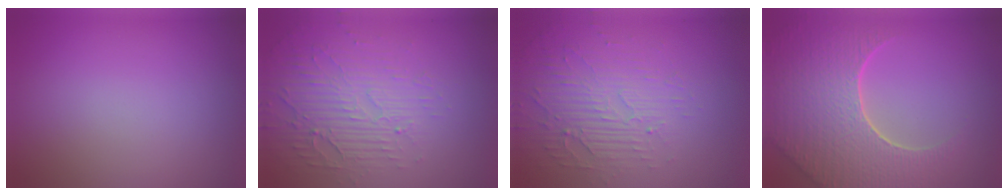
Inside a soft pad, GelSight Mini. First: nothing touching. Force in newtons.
{"total": 5.7, "press": 3.3, "slide": 4.7}
{"total": 4.7, "press": 3.2, "slide": 3.5}
{"total": 8.8, "press": 6.1, "slide": 6.4}